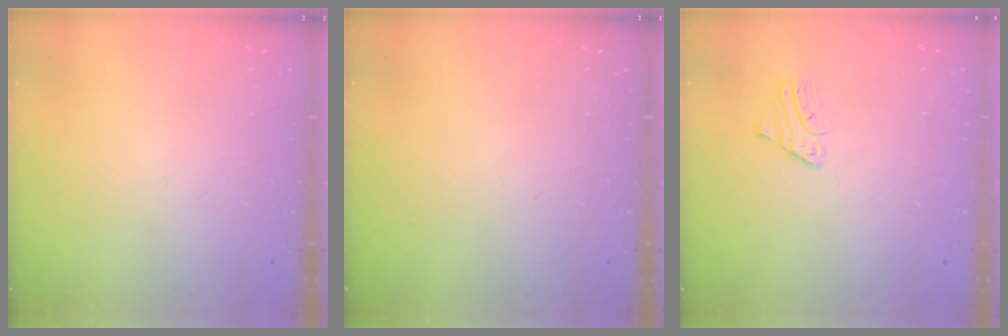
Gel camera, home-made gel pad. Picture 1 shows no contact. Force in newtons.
{"total": 0.0}
{"total": 2.7, "press": 2.7, "slide": 0.1}